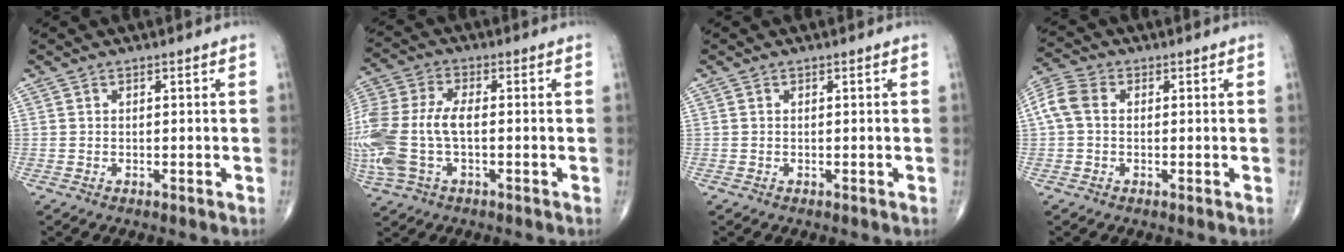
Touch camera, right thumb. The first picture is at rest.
{"total": 16.4, "force": [-1.9, 8.8, 13.8], "torque": [-0.353, 0.012, -0.032]}
{"total": 0.0}
{"total": 5.8, "force": [0.5, 4.2, 4.0], "torque": [-0.095, 0.021, 0.004]}